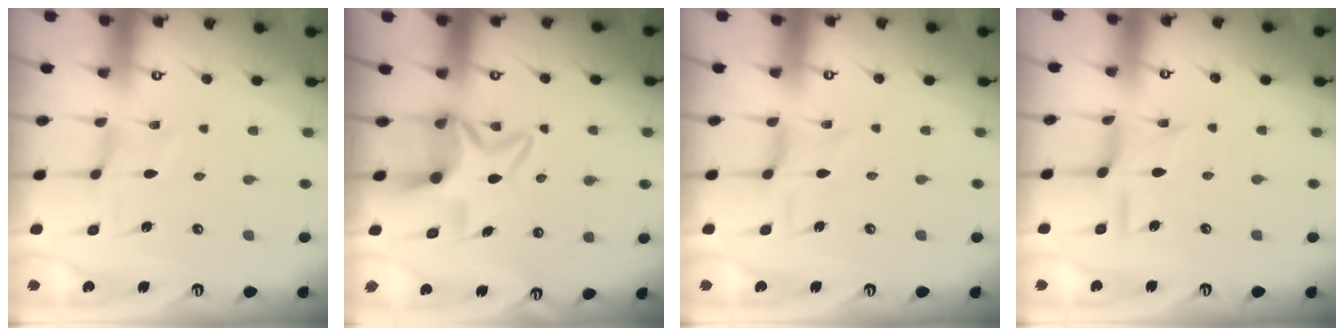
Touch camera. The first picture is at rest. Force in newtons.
{"total": 7.4, "press": 7.3, "slide": 0.9}
{"total": 1.0, "press": 0.9, "slide": 0.4}
{"total": 6.2, "press": 6.2, "slide": 0.6}